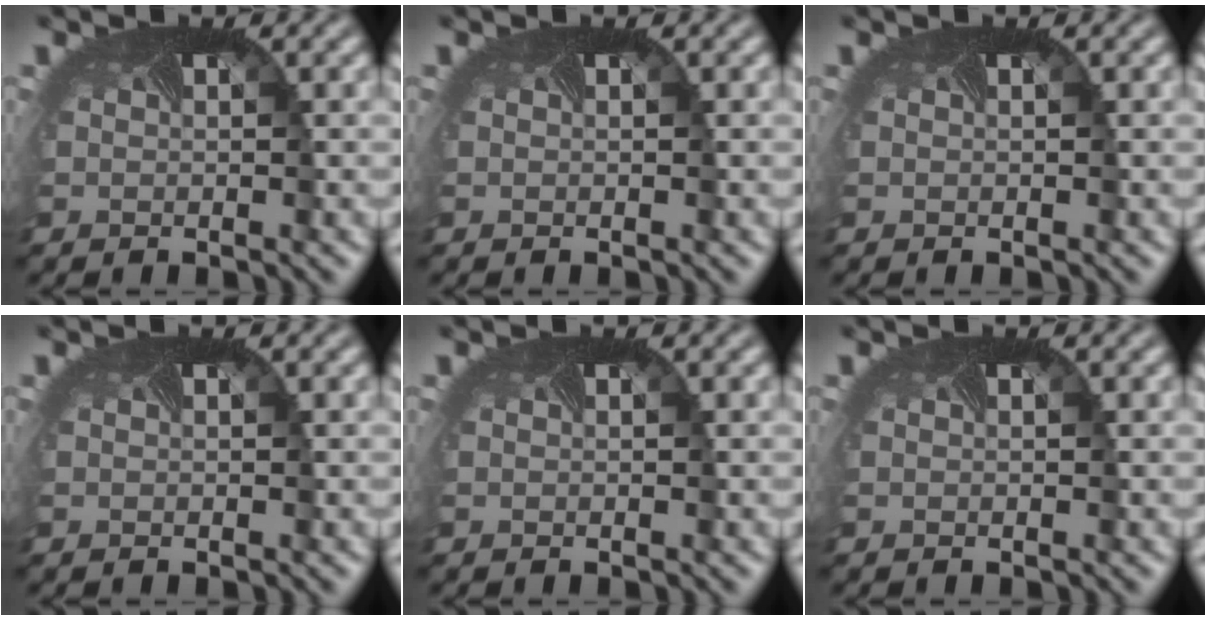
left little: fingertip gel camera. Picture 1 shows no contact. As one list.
[{"total": 0.0}, {"total": 0.0}, {"total": 0.0}, {"total": 0.0}, {"total": 0.0}]